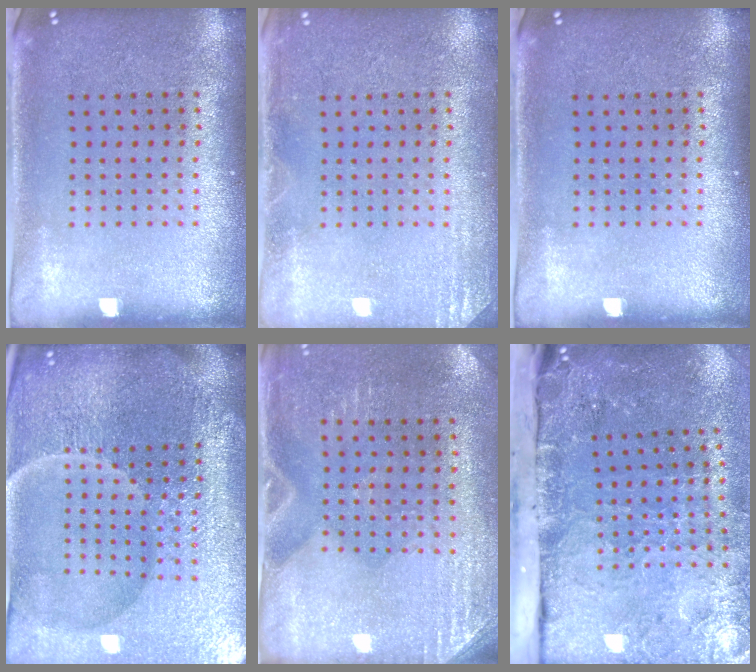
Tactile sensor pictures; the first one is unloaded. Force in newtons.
{"total": 1.8, "press": 1.8, "slide": 0.2}
{"total": 0.0}
{"total": 6.6, "press": 5.8, "slide": 3.0}
{"total": 2.9, "press": 2.5, "slide": 1.4}
{"total": 4.7, "press": 3.7, "slide": 2.8}